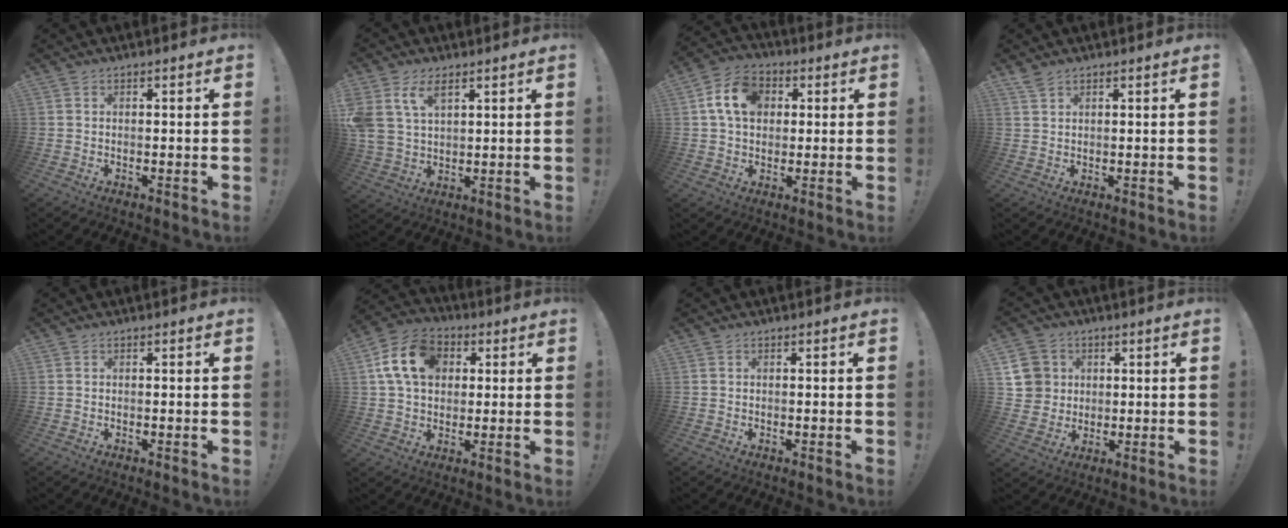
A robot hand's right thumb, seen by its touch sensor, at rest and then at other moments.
{"total": 8.3, "force": [4.7, 4.8, 4.8], "torque": [-0.102, -0.016, 0.091]}
{"total": 12.3, "force": [3.4, 9.3, 7.3], "torque": [-0.126, 0.009, 0.068]}
{"total": 2.5, "force": [2.2, 0.8, 1.0], "torque": [-0.014, -0.011, 0.040]}
{"total": 0.0}
{"total": 15.0, "force": [4.2, 11.4, 8.8], "torque": [-0.144, 0.004, 0.087]}
{"total": 0.0}
{"total": 9.9, "force": [2.8, 9.1, 2.6], "torque": [-0.039, -0.004, 0.063]}